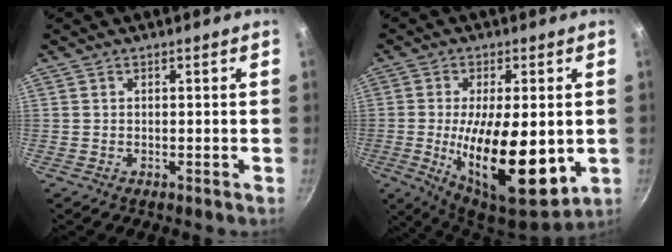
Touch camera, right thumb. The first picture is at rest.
{"total": 19.2, "force": [-2.2, 7.6, 17.5], "torque": [-0.280, -0.014, -0.029]}